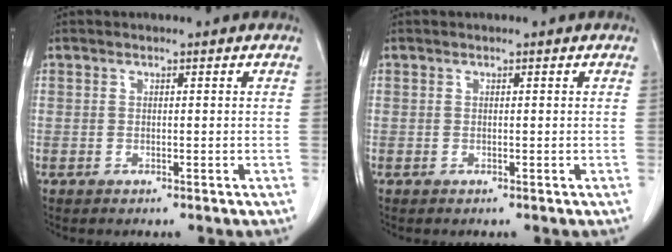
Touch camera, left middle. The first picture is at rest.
{"total": 0.0}